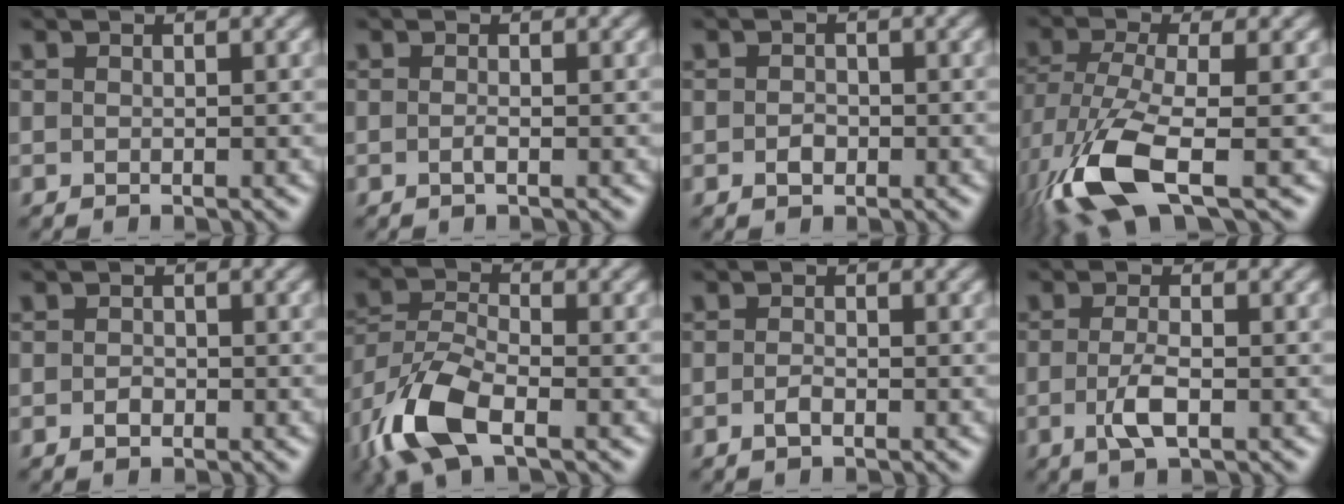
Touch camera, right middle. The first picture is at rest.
{"total": 0.7, "force": [-0.3, 0.1, 0.6], "torque": [-0.014, -0.002, -0.006]}
{"total": 1.2, "force": [-0.4, 0.9, 0.8], "torque": [-0.013, -0.002, -0.009]}
{"total": 10.1, "force": [-4.6, 3.5, 8.2], "torque": [-0.191, -0.016, -0.093]}
{"total": 0.9, "force": [-0.4, 0.7, 0.5], "torque": [-0.010, -0.002, -0.008]}
{"total": 7.7, "force": [-4.4, 3.1, 5.4], "torque": [-0.125, -0.007, -0.098]}
{"total": 1.0, "force": [-0.5, 0.4, 0.7], "torque": [-0.017, -0.001, -0.010]}
{"total": 2.7, "force": [-0.7, 0.8, 2.4], "torque": [-0.053, -0.005, -0.016]}